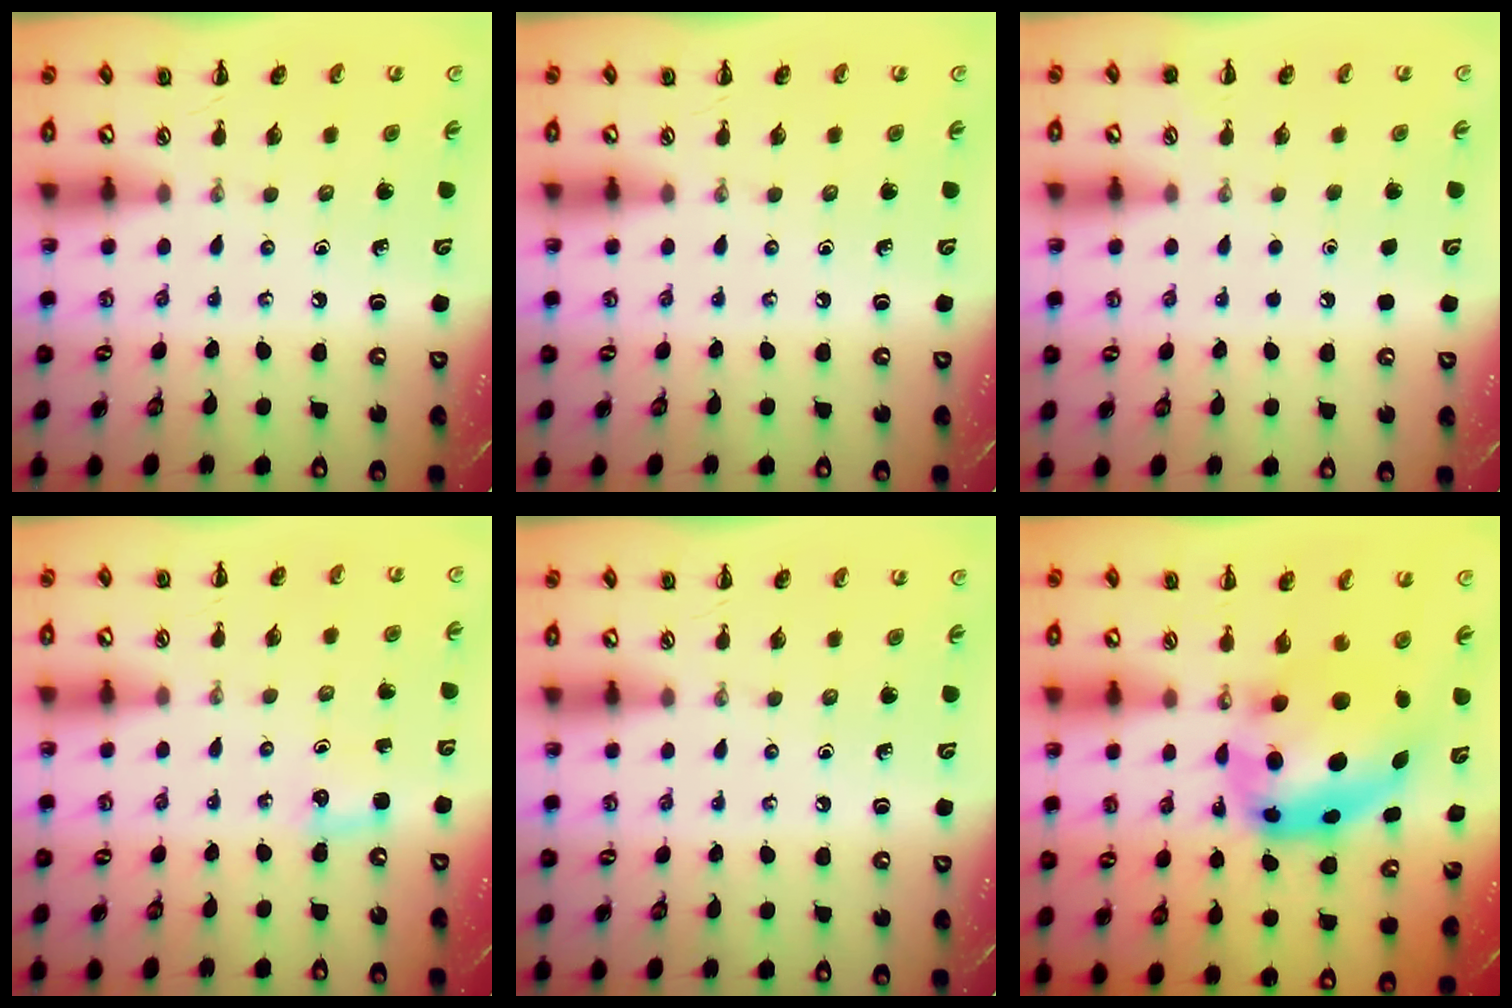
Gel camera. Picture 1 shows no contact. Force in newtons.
{"total": 0.0}
{"total": 1.6, "press": 1.6, "slide": 0.1}
{"total": 2.4, "press": 2.3, "slide": 0.7}
{"total": 0.0}
{"total": 8.6, "press": 8.4, "slide": 1.9}